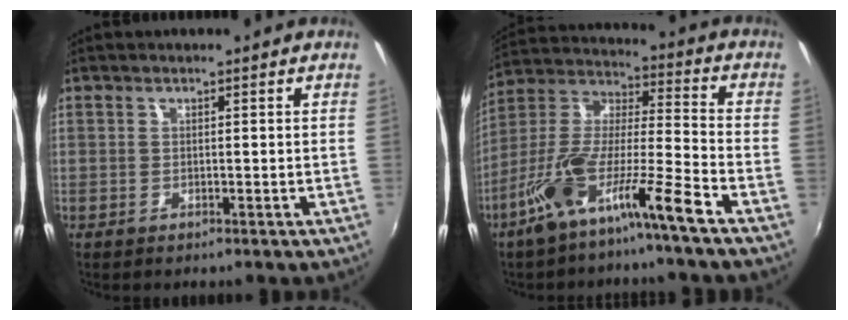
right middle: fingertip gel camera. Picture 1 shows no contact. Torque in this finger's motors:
{"motor_torque": [1.07, -1.06, 0.37, 0.21]}